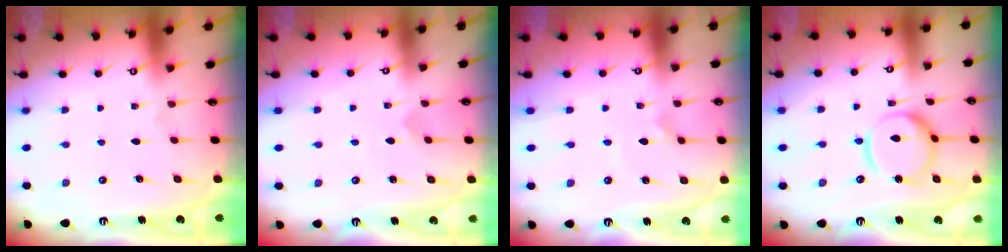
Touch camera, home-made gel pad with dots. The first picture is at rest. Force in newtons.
{"total": 2.4, "press": 2.4, "slide": 0.2}
{"total": 2.2, "press": 2.2, "slide": 0.1}
{"total": 13.6, "press": 13.5, "slide": 1.2}